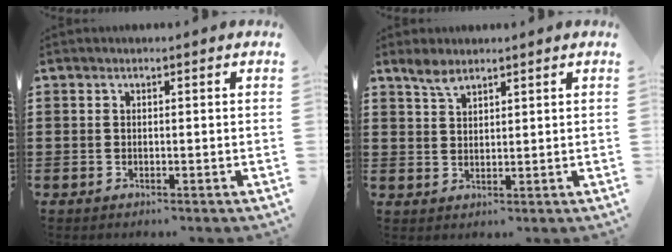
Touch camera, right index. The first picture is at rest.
{"total": 3.0, "force": [2.4, 1.1, 1.5], "torque": [-0.035, 0.002, 0.045]}